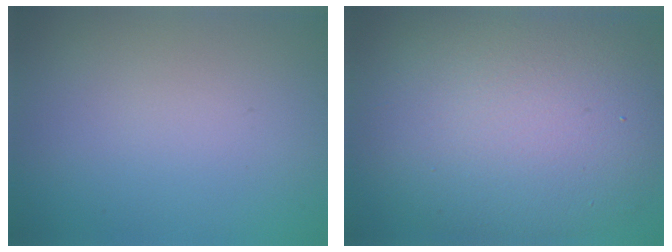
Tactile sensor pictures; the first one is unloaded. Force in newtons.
{"total": 12.2, "press": 12.2, "slide": 0.6}